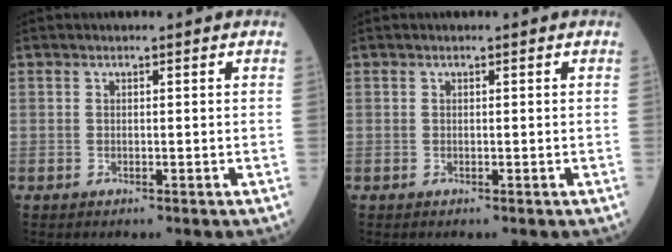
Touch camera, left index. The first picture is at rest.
{"total": 0.0}